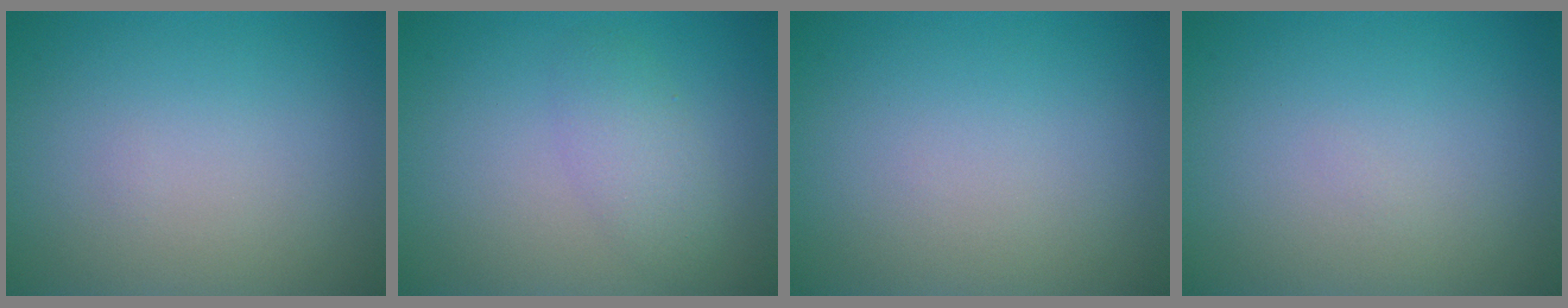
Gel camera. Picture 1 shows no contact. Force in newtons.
{"total": 2.4, "press": 2.4, "slide": 0.1}
{"total": 0.0}
{"total": 0.0}